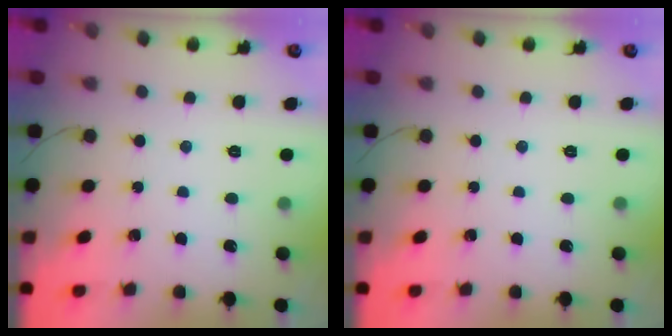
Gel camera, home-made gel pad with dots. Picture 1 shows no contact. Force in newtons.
{"total": 0.0}